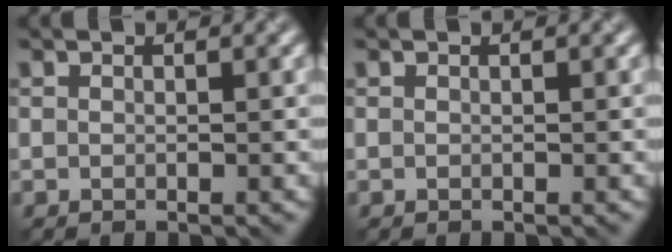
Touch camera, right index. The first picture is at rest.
{"total": 0.0}